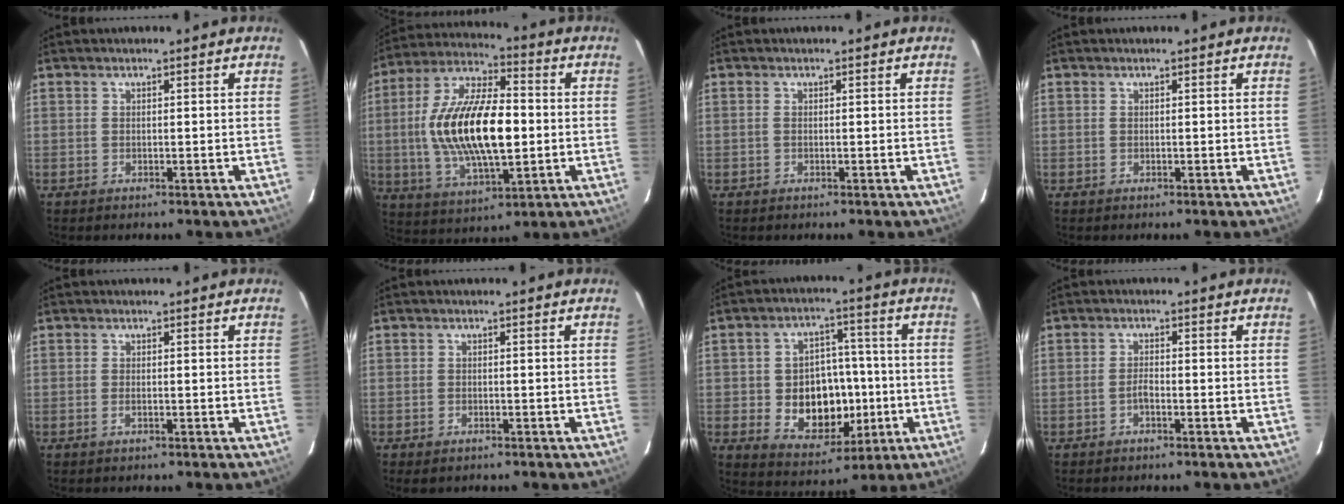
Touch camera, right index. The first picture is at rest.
{"total": 20.6, "force": [-0.8, 8.7, 18.7], "torque": [-0.365, 0.005, -0.012]}
{"total": 0.0}
{"total": 0.0}
{"total": 0.9, "force": [-0.5, 0.3, 0.7], "torque": [-0.017, 0.001, -0.008]}
{"total": 1.7, "force": [-1.2, 1.0, 0.6], "torque": [-0.016, -0.002, -0.021]}
{"total": 13.2, "force": [-2.4, 10.0, 8.2], "torque": [-0.165, 0.013, -0.014]}
{"total": 1.5, "force": [-1.0, 0.4, 1.0], "torque": [-0.023, 0.006, -0.021]}